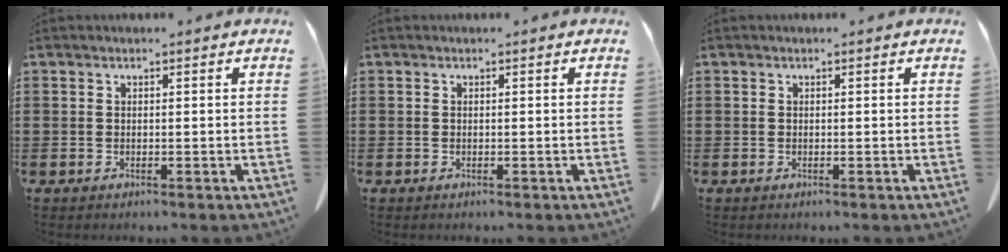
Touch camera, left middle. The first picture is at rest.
{"total": 0.0}
{"total": 0.0}